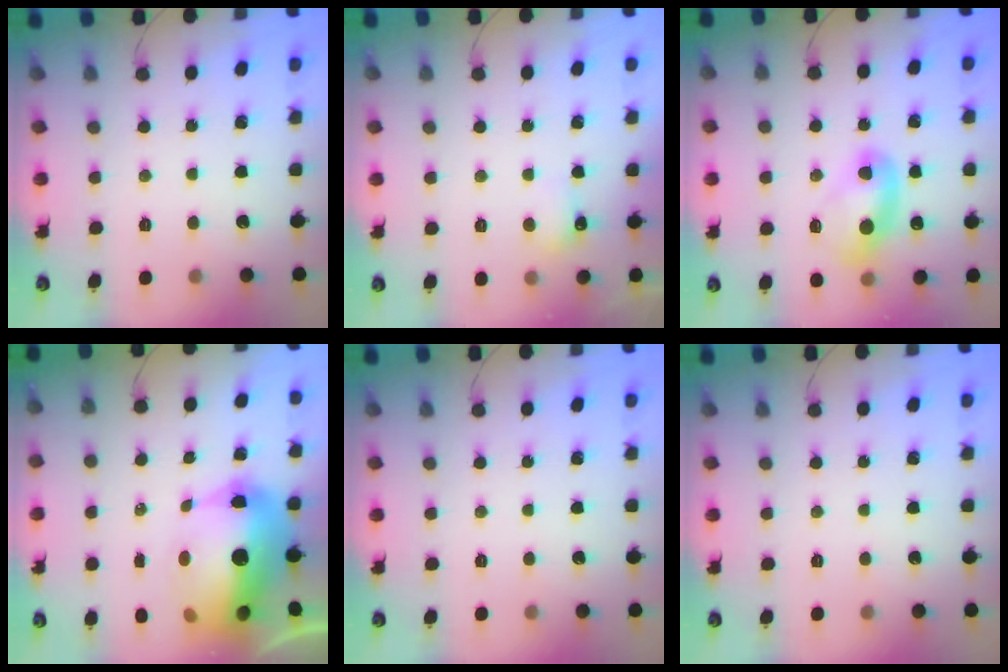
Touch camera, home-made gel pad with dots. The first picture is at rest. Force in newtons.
{"total": 3.9, "press": 3.8, "slide": 0.9}
{"total": 8.8, "press": 8.8, "slide": 0.8}
{"total": 20.6, "press": 20.1, "slide": 4.6}
{"total": 0.0}
{"total": 0.0}